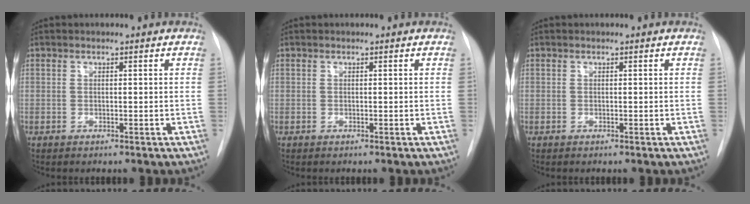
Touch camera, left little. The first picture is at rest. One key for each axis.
{"total": 0.0}
{"total": 0.0}